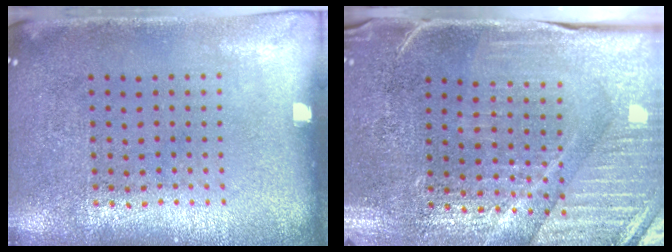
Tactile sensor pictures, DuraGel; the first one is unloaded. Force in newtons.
{"total": 3.8, "press": 3.8, "slide": 0.5}